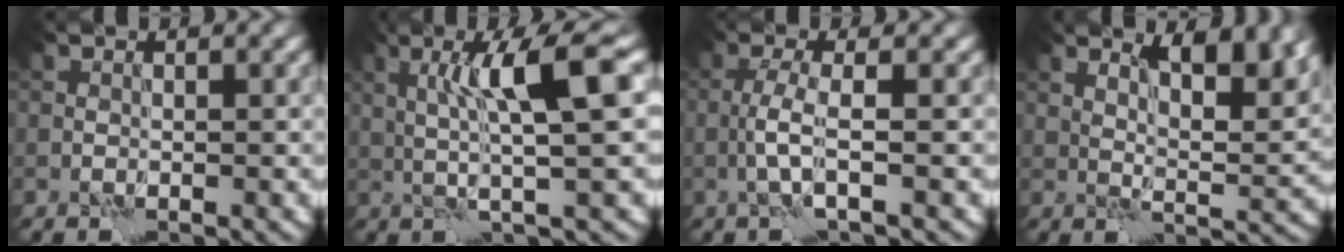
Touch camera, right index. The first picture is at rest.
{"total": 6.9, "force": [1.4, 0.7, 6.7], "torque": [-0.115, 0.012, 0.027]}
{"total": 2.6, "force": [-0.5, 0.3, 2.5], "torque": [-0.056, 0.005, -0.014]}
{"total": 6.9, "force": [4.1, 1.9, 5.2], "torque": [-0.074, -0.002, 0.061]}